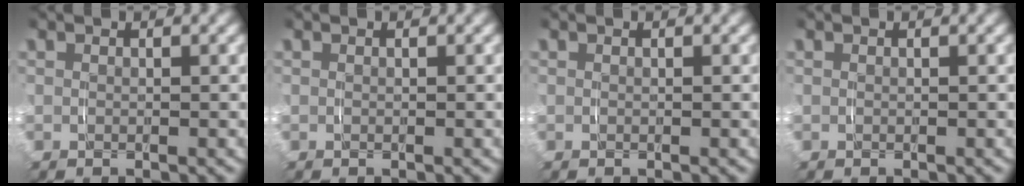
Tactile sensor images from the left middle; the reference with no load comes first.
{"total": 0.0}
{"total": 0.0}
{"total": 0.0}